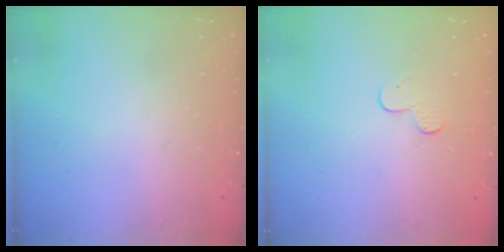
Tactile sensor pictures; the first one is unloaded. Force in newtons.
{"total": 4.9, "press": 4.9, "slide": 0.5}